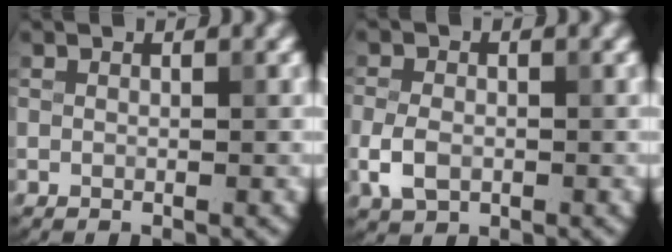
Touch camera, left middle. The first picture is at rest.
{"total": 3.1, "force": [-0.9, 2.2, 2.0], "torque": [-0.047, -0.005, -0.022]}